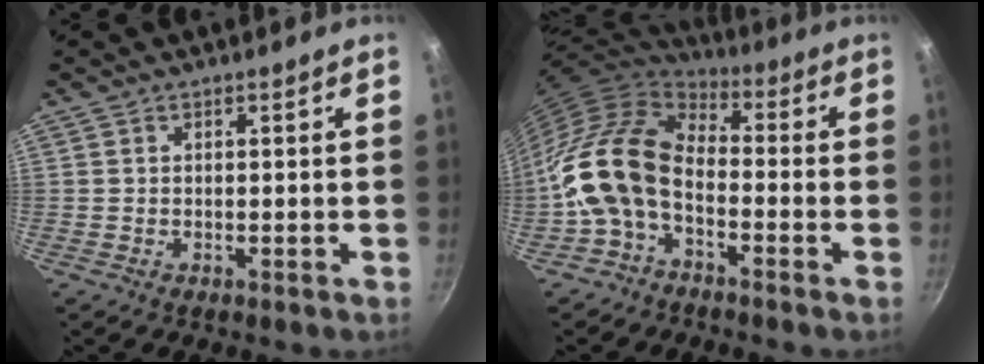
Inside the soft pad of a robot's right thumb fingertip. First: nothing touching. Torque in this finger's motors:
{"motor_torque": [1.81, 3.21, 1.39, -1.38, 0.29]}